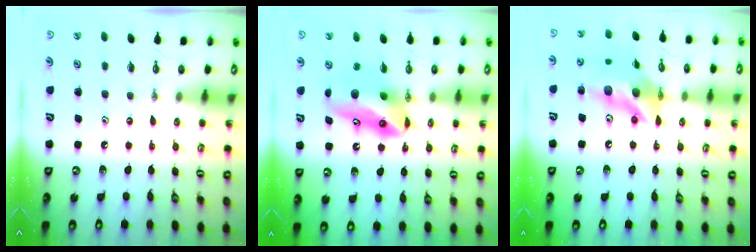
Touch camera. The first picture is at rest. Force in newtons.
{"total": 10.3, "press": 9.6, "slide": 3.7}
{"total": 14.1, "press": 14.0, "slide": 1.2}